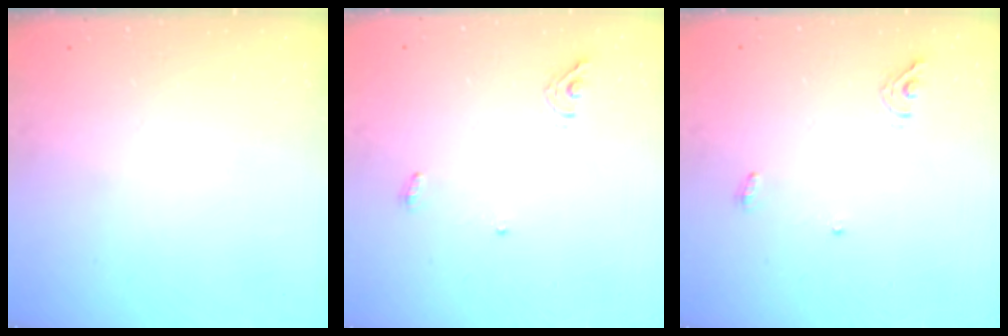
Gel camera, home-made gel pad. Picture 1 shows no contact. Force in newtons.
{"total": 5.1, "press": 5.0, "slide": 0.8}
{"total": 5.1, "press": 5.0, "slide": 0.8}